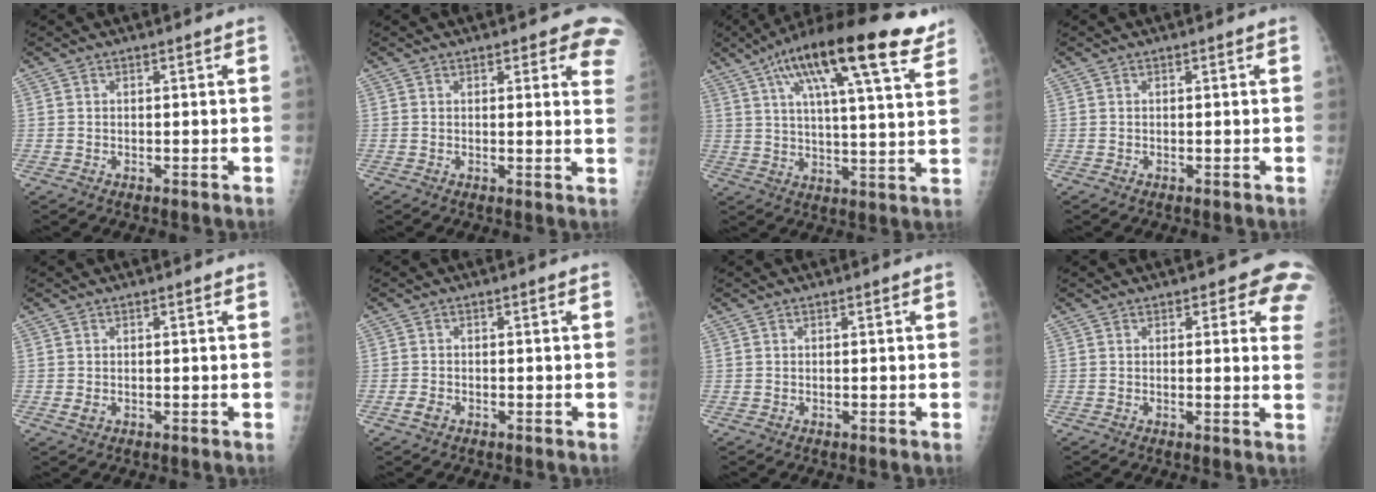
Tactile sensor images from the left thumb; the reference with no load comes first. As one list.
[{"total": 8.4, "force": [6.2, 2.4, 5.2], "torque": [-0.029, -0.025, 0.050]}, {"total": 23.0, "force": [13.0, 5.7, 18.1], "torque": [-0.277, -0.012, 0.199]}, {"total": 0.0}, {"total": 1.3, "force": [-0.1, 0.9, 0.9], "torque": [-0.012, -0.002, -0.001]}, {"total": 1.6, "force": [-1.0, 1.0, 0.8], "torque": [-0.018, 0.002, -0.019]}, {"total": 0.0}, {"total": 7.5, "force": [5.1, 3.5, 4.4], "torque": [-0.002, -0.019, 0.038]}]